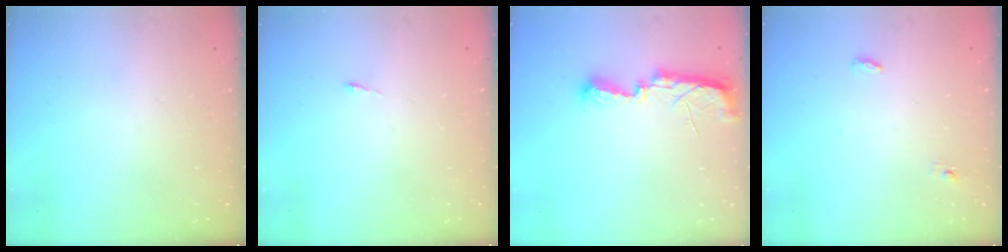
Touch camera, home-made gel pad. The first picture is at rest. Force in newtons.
{"total": 2.7, "press": 2.7, "slide": 0.4}
{"total": 7.5, "press": 7.5, "slide": 0.5}
{"total": 3.6, "press": 3.4, "slide": 1.0}